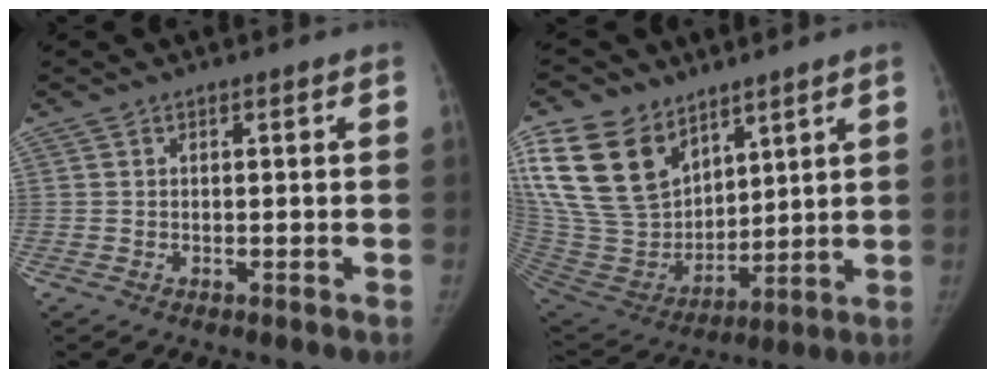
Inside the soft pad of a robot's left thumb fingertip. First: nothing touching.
{"total": 23.9, "force": [12.9, 15.7, 12.6], "torque": [-0.261, -0.027, 0.262]}